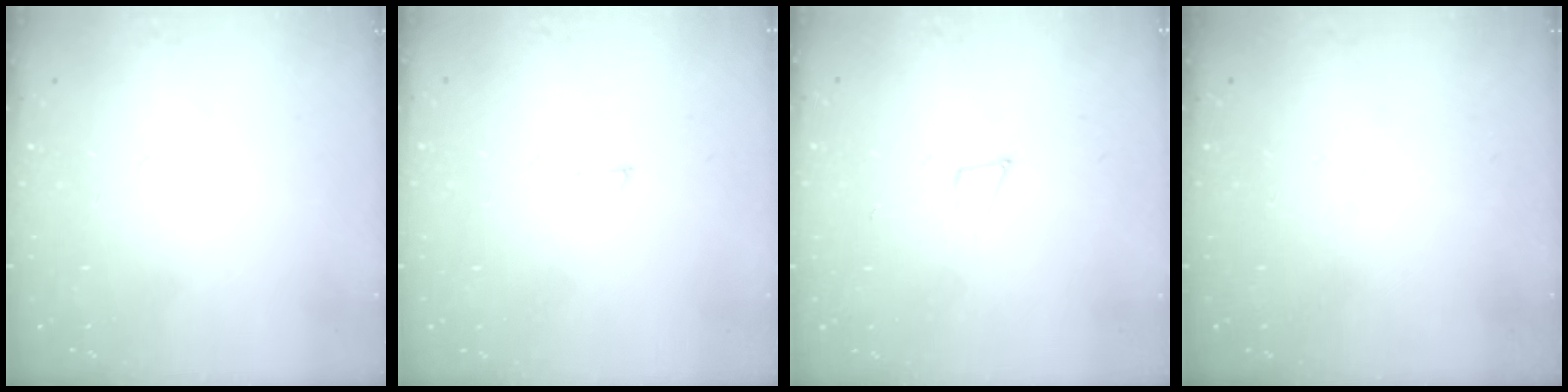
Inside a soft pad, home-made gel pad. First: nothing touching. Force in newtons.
{"total": 2.6, "press": 2.6, "slide": 0.2}
{"total": 4.6, "press": 4.5, "slide": 0.8}
{"total": 0.0}